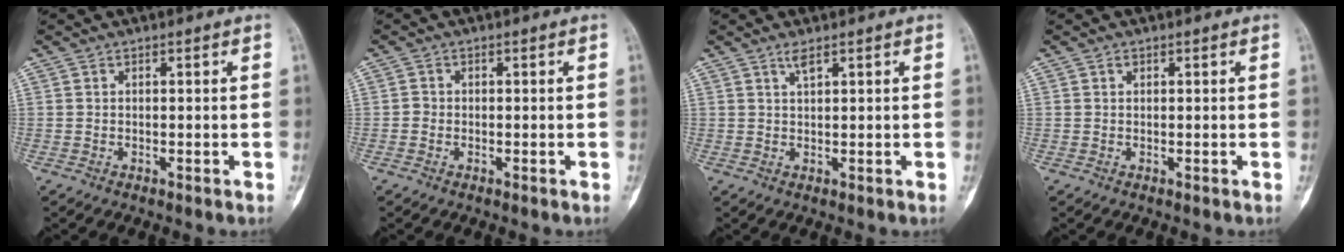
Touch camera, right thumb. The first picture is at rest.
{"total": 1.0, "force": [-0.3, 0.9, 0.2], "torque": [0.008, 0.004, -0.007]}
{"total": 1.7, "force": [1.2, 0.2, 1.1], "torque": [-0.021, -0.002, 0.026]}
{"total": 0.6, "force": [0.3, 0.4, 0.3], "torque": [-0.003, -0.001, 0.005]}